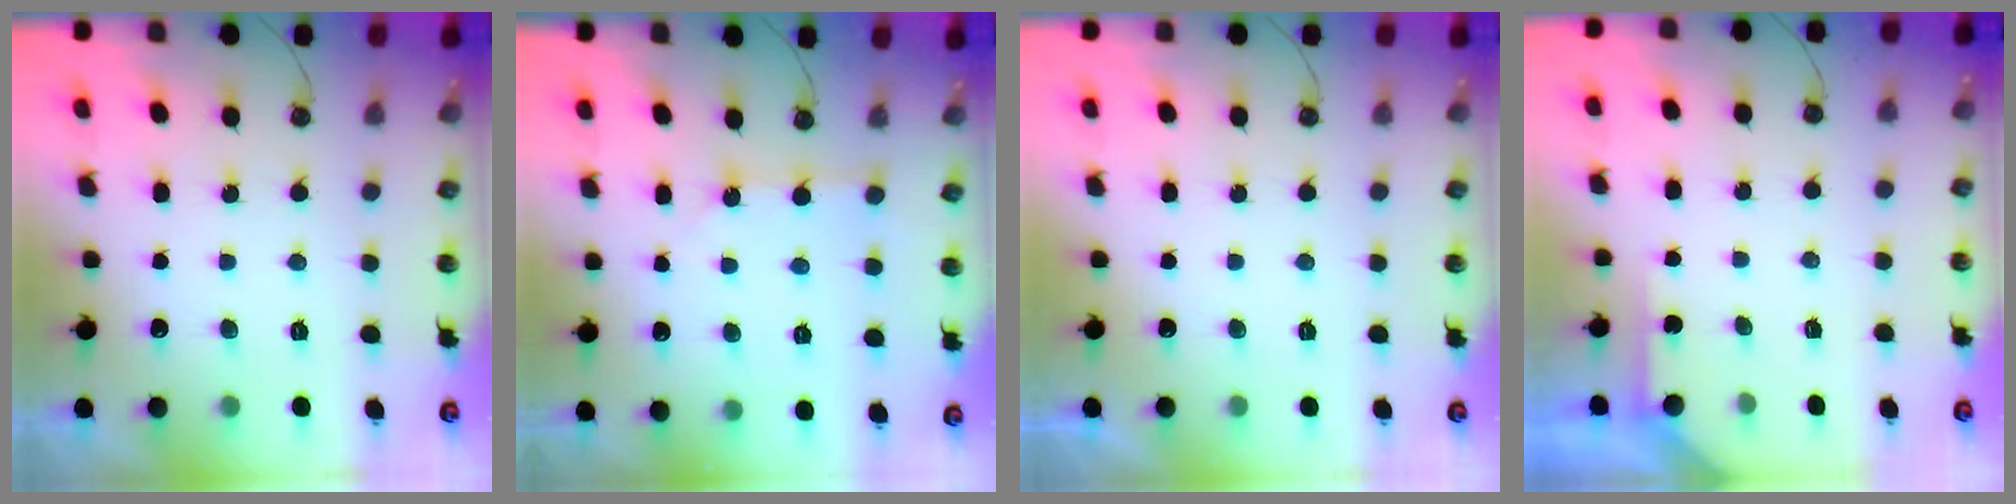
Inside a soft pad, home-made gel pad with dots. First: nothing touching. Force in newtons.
{"total": 1.9, "press": 1.9, "slide": 0.0}
{"total": 0.0}
{"total": 2.5, "press": 2.5, "slide": 0.3}